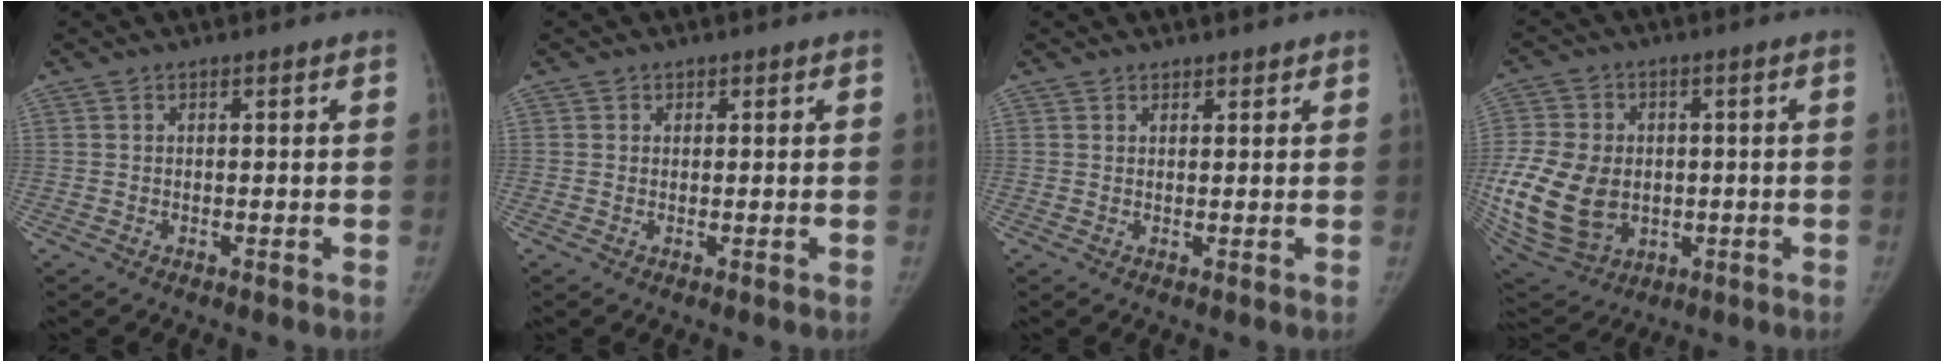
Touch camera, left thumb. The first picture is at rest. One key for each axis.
{"total": 0.7, "fx": 0.3, "fy": 0.6, "fz": -0.1, "tx": 0.015, "ty": 0.002, "tz": 0.000}
{"total": 1.2, "fx": 1.0, "fy": 0.6, "fz": -0.1, "tx": 0.020, "ty": -0.007, "tz": 0.009}
{"total": 20.0, "fx": -2.2, "fy": 15.2, "fz": 12.8, "tx": -0.270, "ty": -0.008, "tz": -0.016}